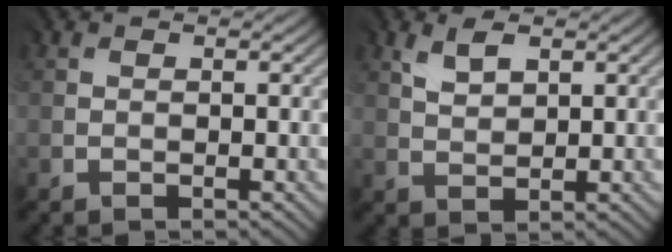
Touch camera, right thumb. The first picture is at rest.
{"total": 3.0, "force": [2.0, 1.5, 1.7], "torque": [-0.044, 0.002, 0.043]}